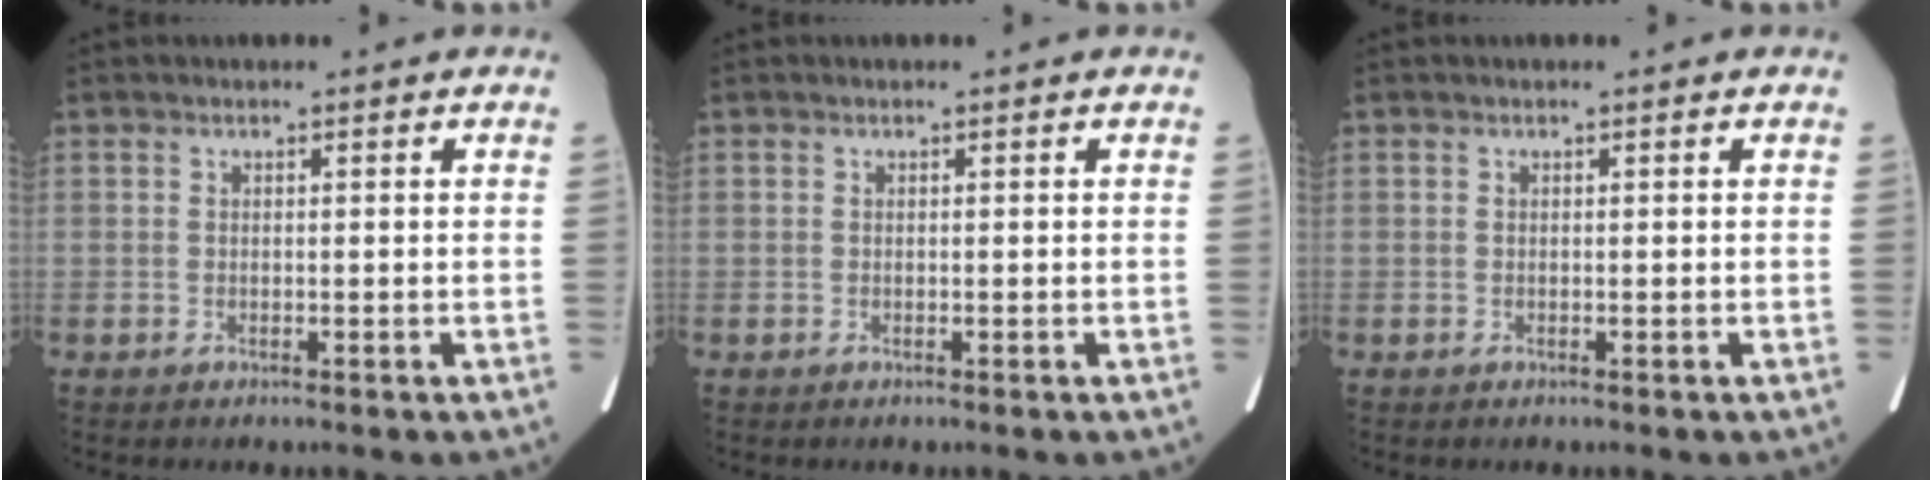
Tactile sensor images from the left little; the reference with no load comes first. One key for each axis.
{"total": 0.0}
{"total": 0.0}